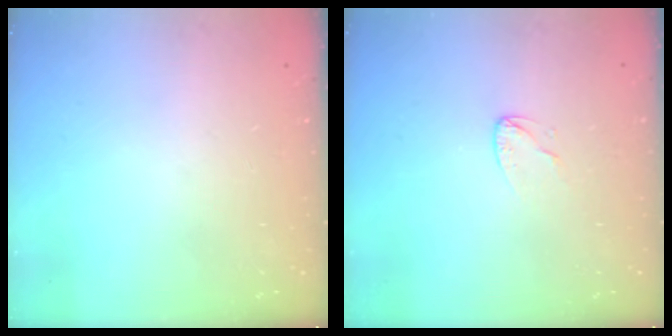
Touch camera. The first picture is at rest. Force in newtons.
{"total": 3.7, "press": 3.7, "slide": 0.5}